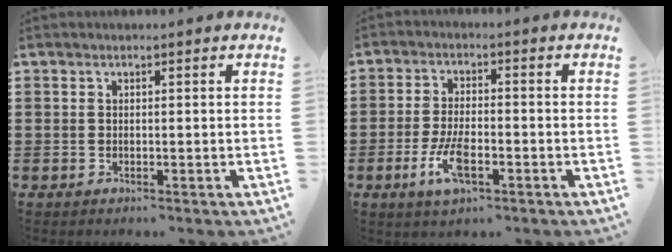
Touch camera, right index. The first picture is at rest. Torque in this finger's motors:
{"motor_torque": [2.14, 0.00, 0.26, 0.16]}